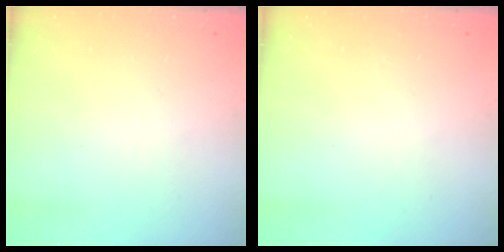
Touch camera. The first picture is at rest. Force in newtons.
{"total": 0.0}